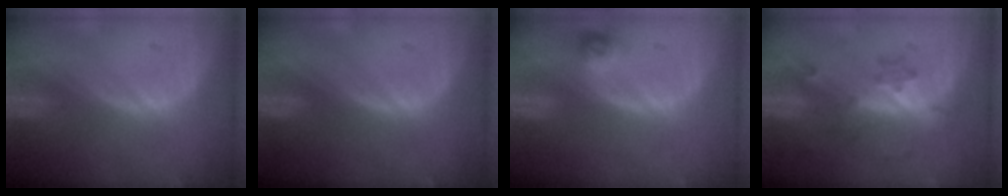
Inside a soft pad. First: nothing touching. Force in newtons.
{"total": 0.0}
{"total": 2.5, "press": 2.3, "slide": 1.0}
{"total": 6.0, "press": 5.4, "slide": 2.7}